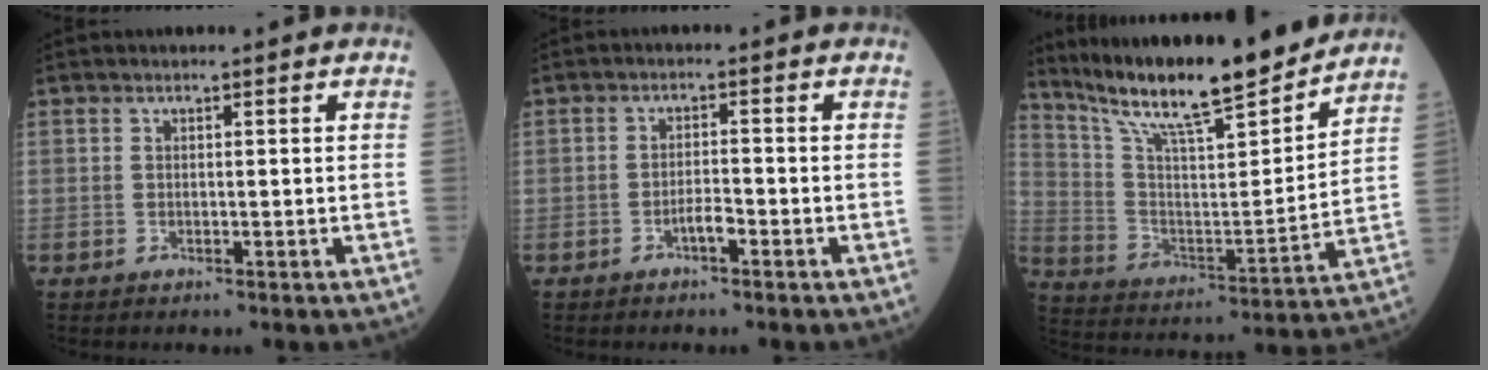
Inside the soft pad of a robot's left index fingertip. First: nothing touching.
{"total": 2.2, "force": [-1.4, 0.4, 1.6], "torque": [-0.027, 0.003, -0.026]}
{"total": 19.7, "force": [17.1, 1.1, 9.7], "torque": [-0.172, -0.008, 0.285]}